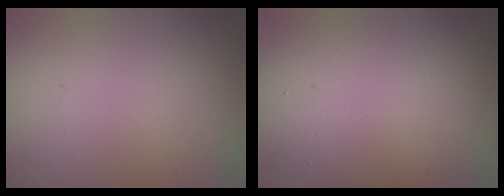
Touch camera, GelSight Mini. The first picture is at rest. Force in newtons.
{"total": 8.9, "press": 8.9, "slide": 0.6}